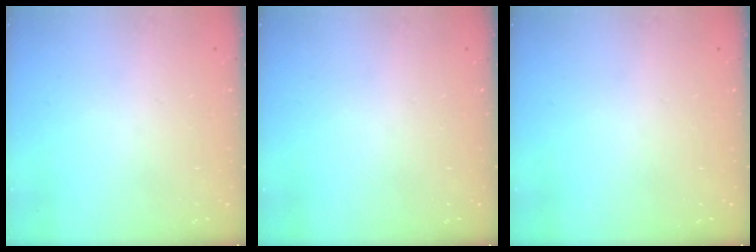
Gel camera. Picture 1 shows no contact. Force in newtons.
{"total": 0.0}
{"total": 0.0}